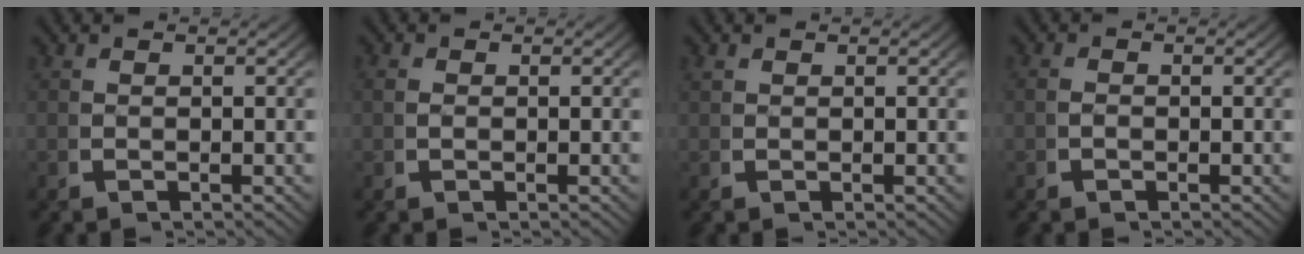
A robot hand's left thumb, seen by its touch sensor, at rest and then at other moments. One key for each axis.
{"total": 0.8, "fx": 0.2, "fy": 0.6, "fz": 0.5, "tx": -0.019, "ty": -0.008, "tz": 0.008}
{"total": 0.6, "fx": 0.6, "fy": 0.2, "fz": 0.1, "tx": -0.004, "ty": -0.002, "tz": 0.015}
{"total": 0.6, "fx": -0.2, "fy": 0.4, "fz": 0.4, "tx": -0.014, "ty": -0.007, "tz": -0.002}